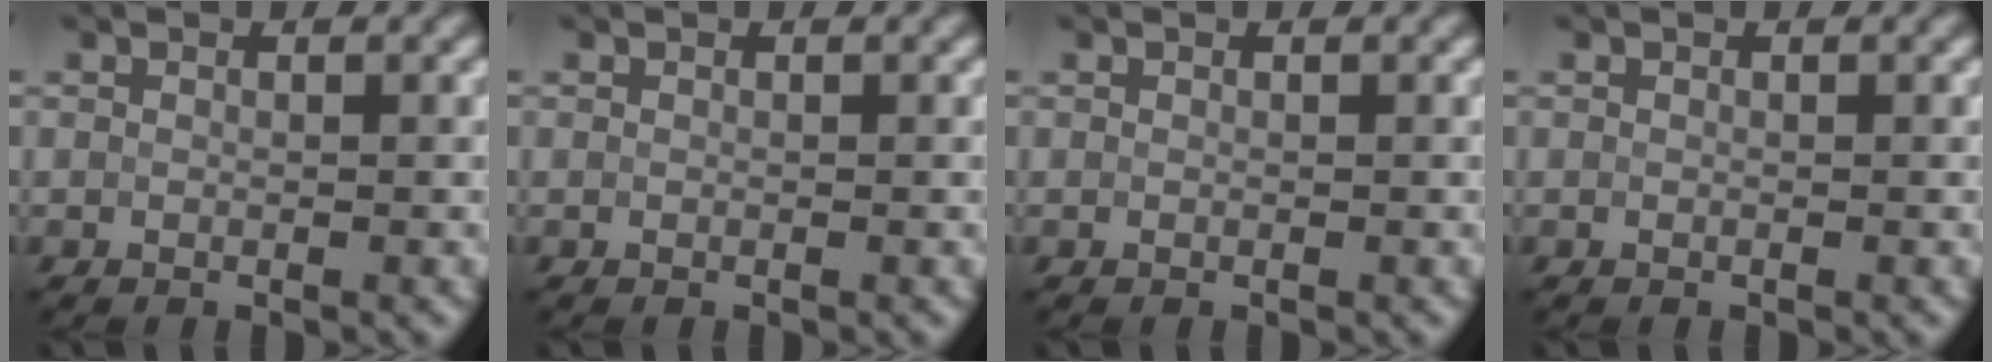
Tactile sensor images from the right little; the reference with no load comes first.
{"total": 0.0}
{"total": 0.0}
{"total": 0.0}